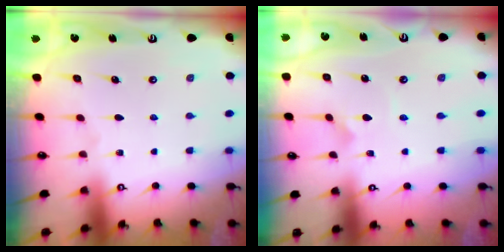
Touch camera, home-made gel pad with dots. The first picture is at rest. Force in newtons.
{"total": 2.3, "press": 2.3, "slide": 0.0}